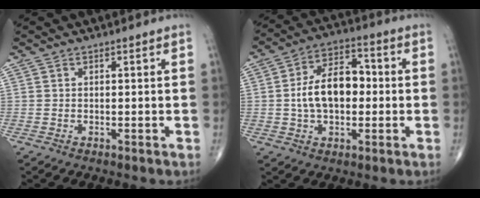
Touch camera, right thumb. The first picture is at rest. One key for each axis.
{"total": 12.4, "fx": -0.2, "fy": 7.6, "fz": 9.8, "tx": -0.151, "ty": 0.028, "tz": -0.009}